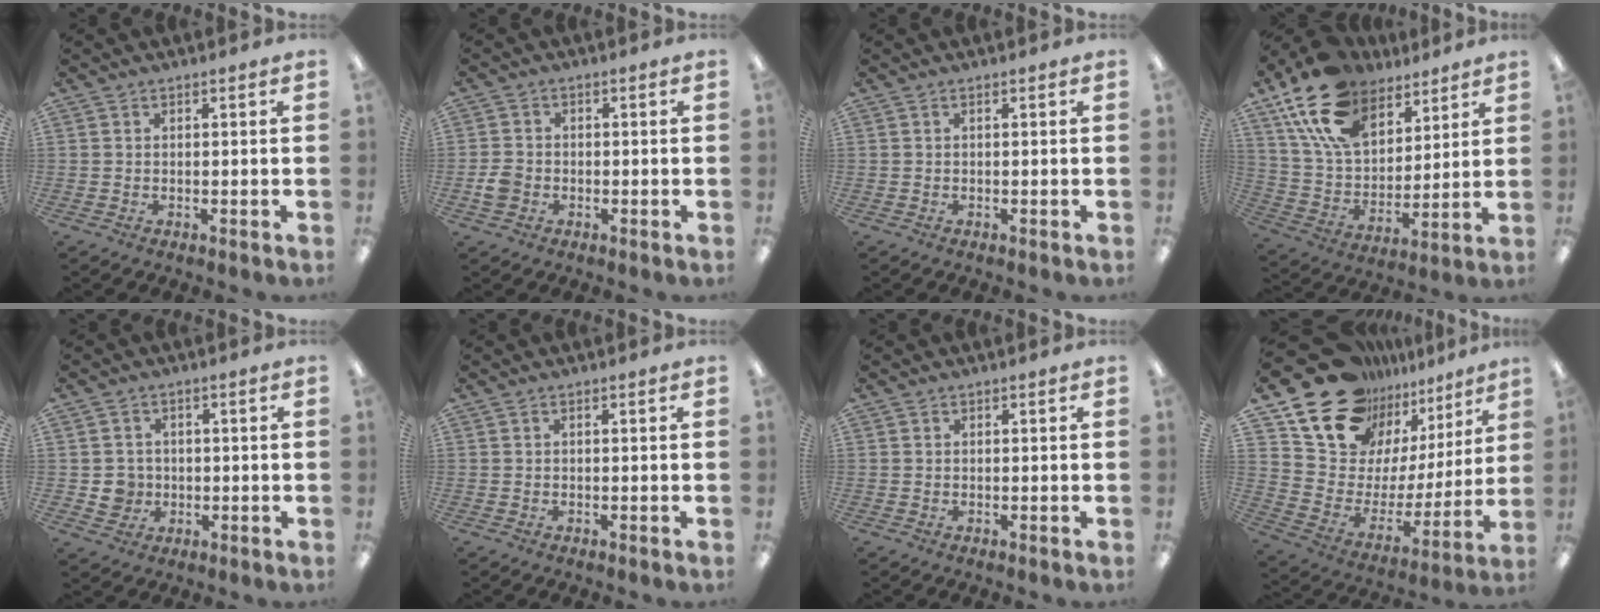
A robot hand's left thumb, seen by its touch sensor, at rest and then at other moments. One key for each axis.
{"total": 3.7, "fx": -1.2, "fy": 3.1, "fz": 1.6, "tx": -0.025, "ty": 0.009, "tz": -0.020}
{"total": 0.0}
{"total": 19.9, "fx": 12.8, "fy": 11.8, "fz": 9.8, "tx": -0.193, "ty": -0.052, "tz": 0.238}
{"total": 4.7, "fx": -0.3, "fy": 4.6, "fz": 0.8, "tx": -0.006, "ty": 0.006, "tz": -0.006}
{"total": 0.0}
{"total": 0.0}
{"total": 21.1, "fx": 16.9, "fy": 11.2, "fz": 5.9, "tx": -0.123, "ty": -0.126, "tz": 0.318}